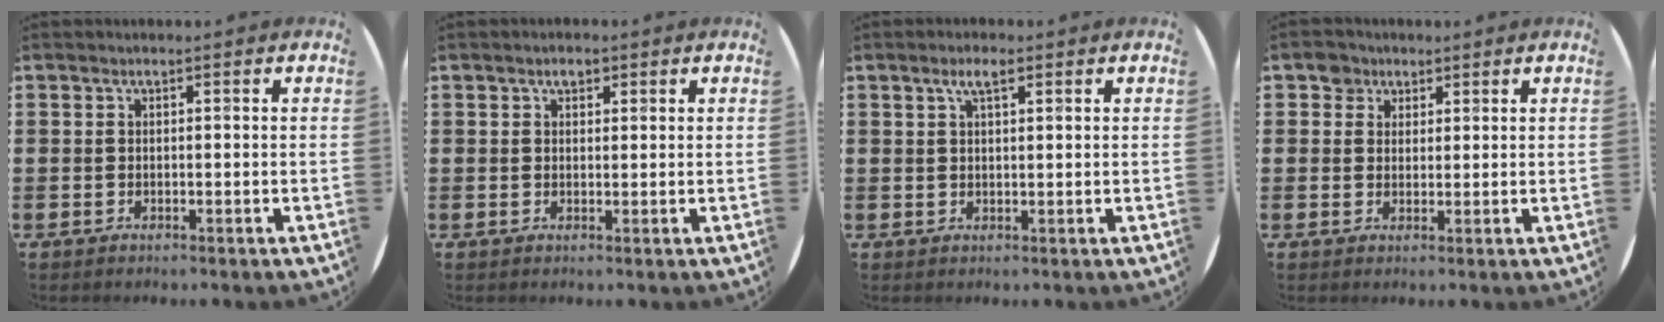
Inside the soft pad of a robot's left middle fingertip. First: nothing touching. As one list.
[{"total": 1.5, "force": [1.0, 0.9, 0.7], "torque": [-0.008, 0.003, 0.017]}, {"total": 2.6, "force": [1.6, 0.7, 1.9], "torque": [-0.032, 0.004, 0.025]}, {"total": 2.9, "force": [2.0, 2.1, 0.1], "torque": [0.007, 0.002, 0.036]}]